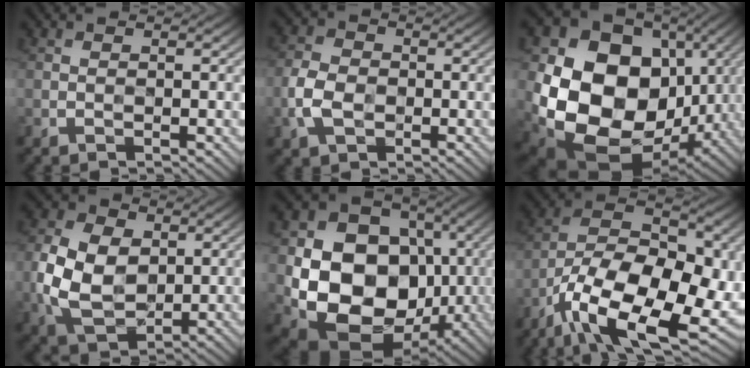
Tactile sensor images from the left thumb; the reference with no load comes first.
{"total": 5.4, "force": [-1.8, 3.9, 3.3], "torque": [-0.089, 0.000, -0.040]}
{"total": 17.7, "force": [0.4, 14.2, 10.5], "torque": [-0.227, -0.037, 0.028]}
{"total": 10.2, "force": [0.0, 7.4, 7.1], "torque": [-0.185, 0.008, -0.003]}
{"total": 15.0, "force": [-1.4, 12.1, 8.8], "torque": [-0.162, -0.032, -0.023]}
{"total": 17.8, "force": [-9.1, 8.9, 12.5], "torque": [-0.223, -0.013, -0.161]}